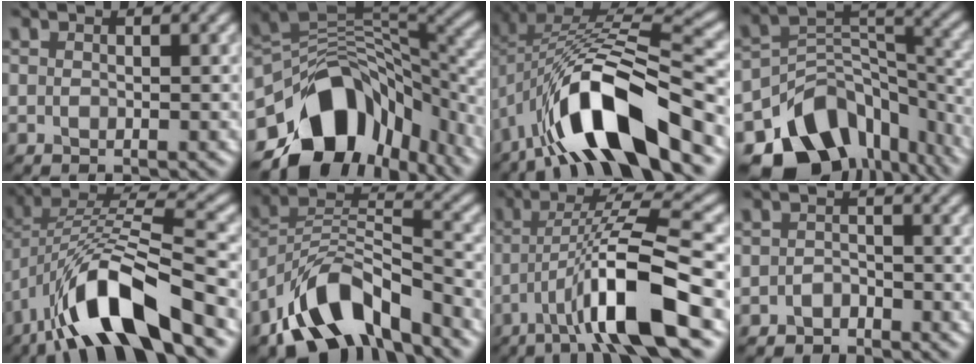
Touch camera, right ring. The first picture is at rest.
{"total": 13.9, "force": [-7.0, 9.3, 7.6], "torque": [-0.128, 0.001, -0.118]}
{"total": 12.9, "force": [-5.4, 4.6, 10.7], "torque": [-0.178, 0.010, -0.099]}
{"total": 13.6, "force": [-9.4, 8.3, 5.3], "torque": [-0.094, -0.004, -0.139]}
{"total": 11.8, "force": [-6.0, 3.7, 9.5], "torque": [-0.166, 0.016, -0.115]}
{"total": 10.7, "force": [-7.2, 5.0, 6.2], "torque": [-0.100, -0.001, -0.140]}
{"total": 9.6, "force": [-3.8, 1.7, 8.7], "torque": [-0.148, 0.010, -0.072]}
{"total": 1.3, "force": [-1.2, 0.6, 0.0], "torque": [0.003, 0.007, -0.022]}